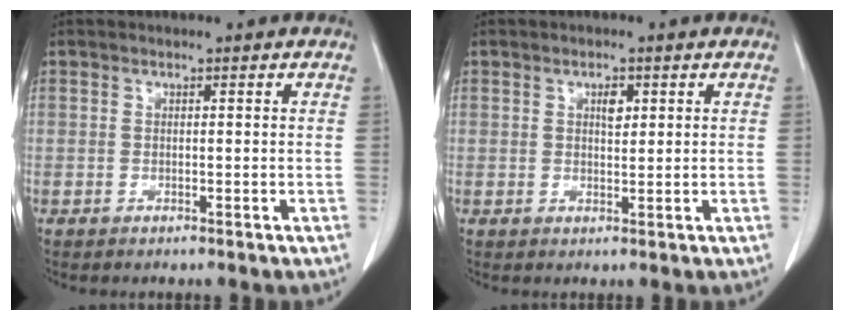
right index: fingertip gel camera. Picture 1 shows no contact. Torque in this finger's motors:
{"motor_torque": [0.01, 0.00, 0.01, 0.00]}